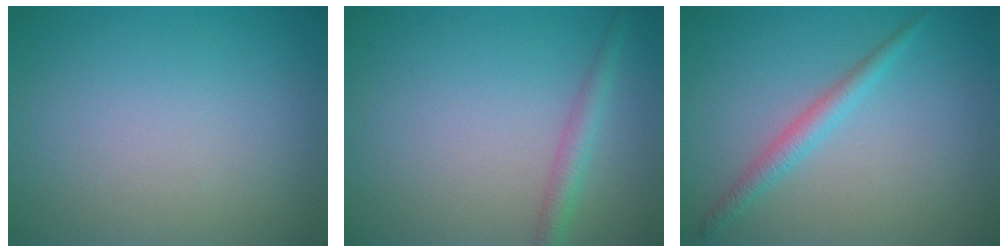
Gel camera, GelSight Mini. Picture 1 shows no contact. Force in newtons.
{"total": 2.1, "press": 2.1, "slide": 0.1}
{"total": 2.0, "press": 2.0, "slide": 0.0}